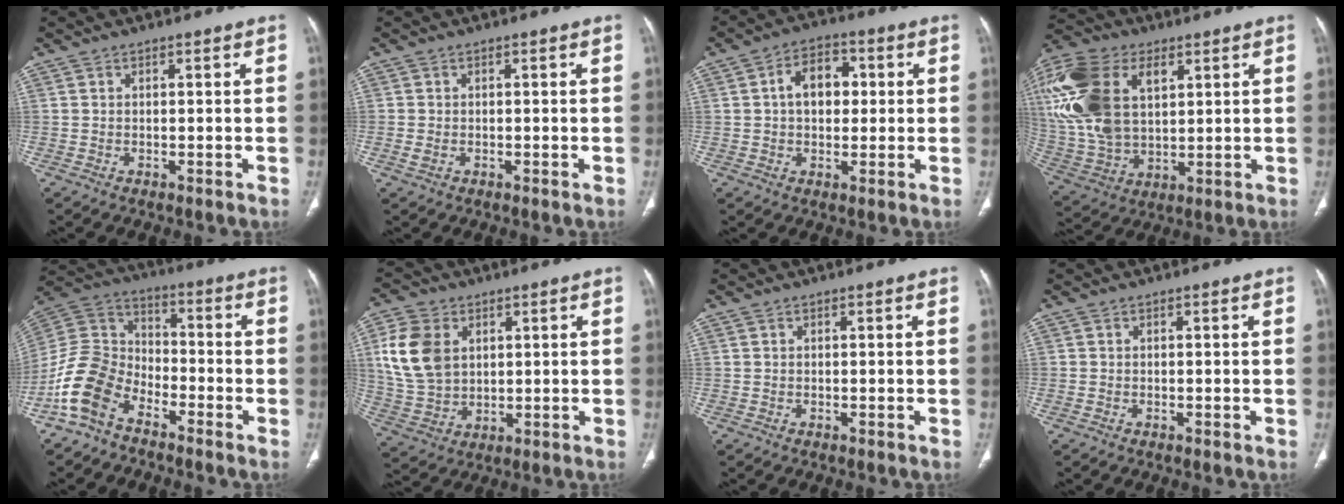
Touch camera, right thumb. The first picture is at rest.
{"total": 1.3, "force": [-0.3, 0.9, 0.8], "torque": [-0.020, -0.001, -0.004]}
{"total": 8.5, "force": [1.2, 5.8, 6.0], "torque": [-0.071, 0.016, 0.015]}
{"total": 24.6, "force": [7.5, 15.1, 17.9], "torque": [-0.401, 0.000, 0.145]}
{"total": 12.2, "force": [-7.5, 7.5, 5.9], "torque": [-0.115, 0.061, -0.163]}
{"total": 12.8, "force": [3.5, 9.4, 8.0], "torque": [-0.151, -0.007, 0.075]}
{"total": 0.0}
{"total": 0.0}